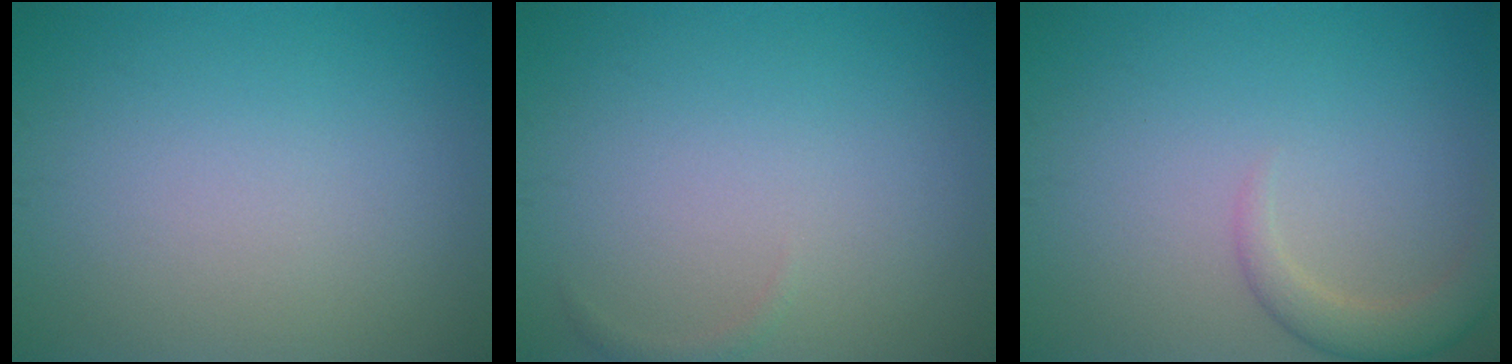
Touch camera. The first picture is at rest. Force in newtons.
{"total": 0.6, "press": 0.6, "slide": 0.1}
{"total": 2.5, "press": 2.5, "slide": 0.2}